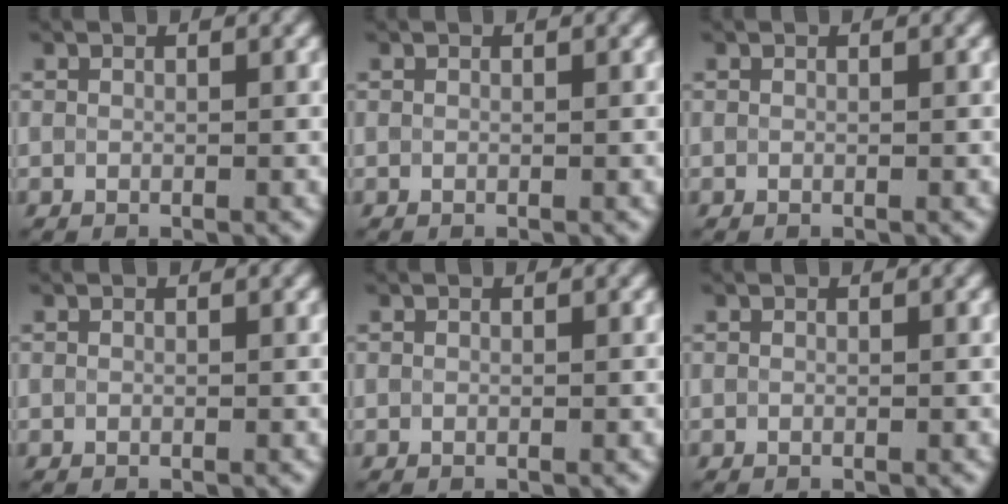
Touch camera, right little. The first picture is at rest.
{"total": 0.0}
{"total": 0.0}
{"total": 0.0}
{"total": 0.0}
{"total": 0.0}